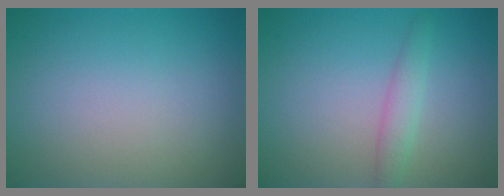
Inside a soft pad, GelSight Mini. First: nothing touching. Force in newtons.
{"total": 1.8, "press": 1.8, "slide": 0.1}